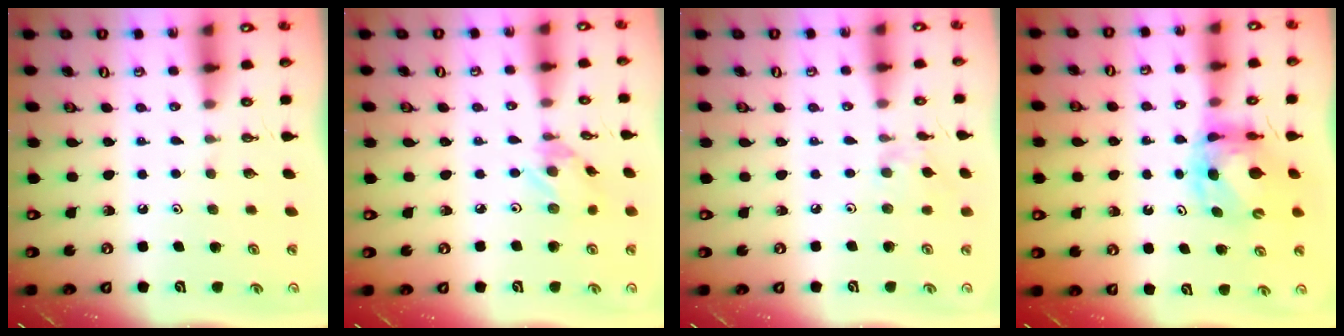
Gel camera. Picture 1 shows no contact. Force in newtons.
{"total": 2.7, "press": 2.7, "slide": 0.1}
{"total": 3.0, "press": 2.9, "slide": 0.6}
{"total": 7.1, "press": 7.1, "slide": 0.9}